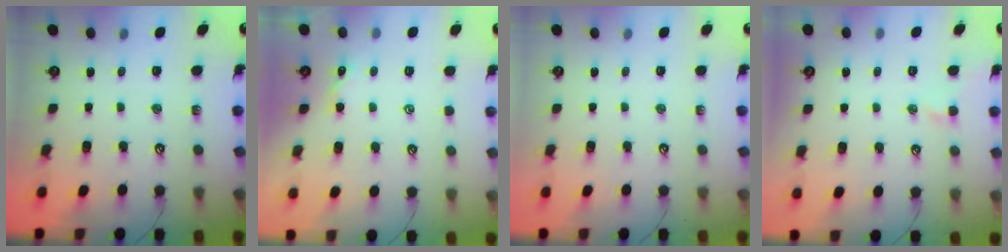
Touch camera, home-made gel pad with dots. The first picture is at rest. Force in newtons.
{"total": 2.3, "press": 2.2, "slide": 0.3}
{"total": 0.0}
{"total": 0.8, "press": 0.5, "slide": 0.7}